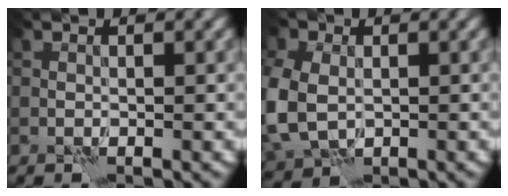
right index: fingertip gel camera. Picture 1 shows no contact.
{"total": 9.4, "force": [-1.2, 7.3, 5.9], "torque": [-0.152, -0.019, -0.022]}